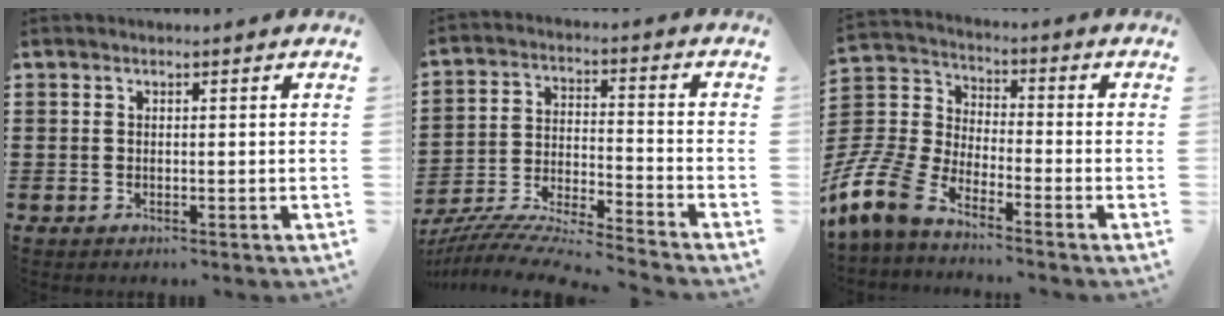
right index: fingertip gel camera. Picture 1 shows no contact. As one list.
[{"total": 7.7, "force": [-7.4, -0.2, 2.1], "torque": [-0.050, -0.006, -0.151]}, {"total": 8.9, "force": [-7.6, 3.1, 3.6], "torque": [-0.122, -0.001, -0.162]}]